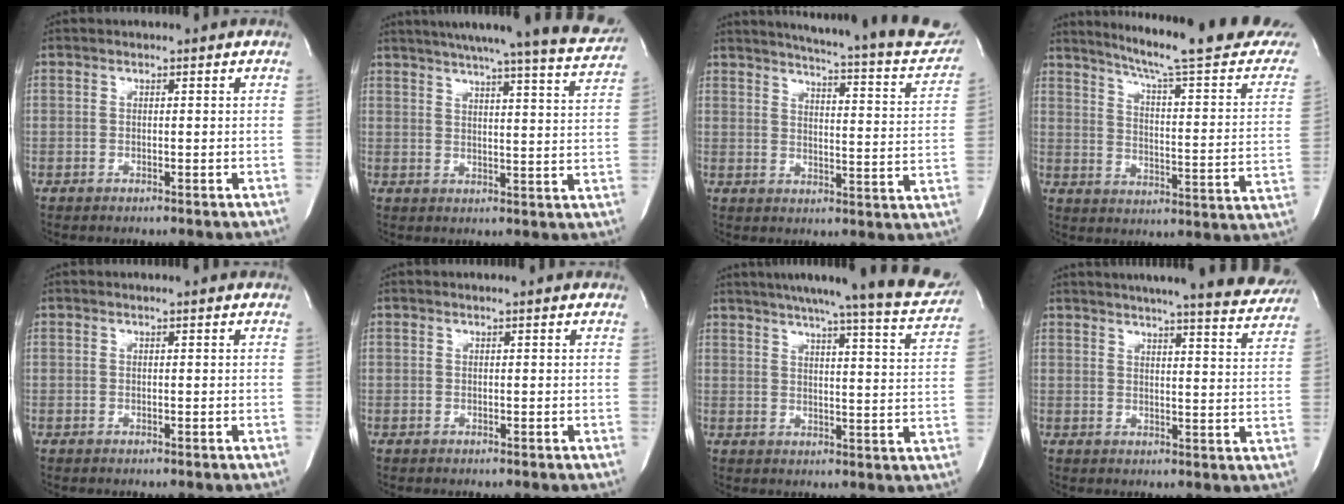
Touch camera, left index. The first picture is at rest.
{"total": 22.0, "force": [20.0, 0.2, 9.1], "torque": [-0.135, -0.056, 0.235]}
{"total": 24.6, "force": [22.3, 2.5, 10.1], "torque": [-0.143, -0.082, 0.255]}
{"total": 24.3, "force": [21.3, 0.2, 11.6], "torque": [-0.171, -0.077, 0.272]}
{"total": 1.4, "force": [1.4, -0.1, 0.5], "torque": [-0.015, 0.004, 0.013]}
{"total": 1.6, "force": [1.5, -0.1, 0.6], "torque": [-0.016, 0.005, 0.014]}
{"total": 22.9, "force": [20.3, 1.1, 10.5], "torque": [-0.149, -0.050, 0.238]}
{"total": 21.2, "force": [19.0, 1.7, 9.2], "torque": [-0.129, -0.046, 0.218]}